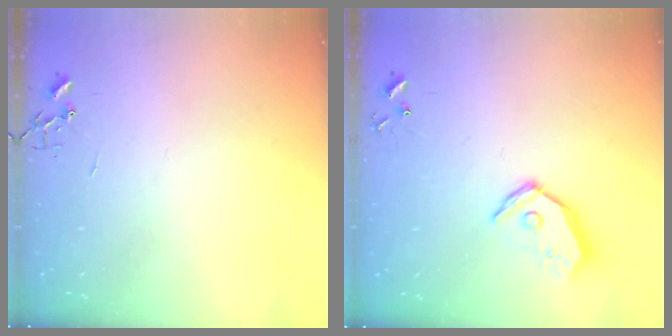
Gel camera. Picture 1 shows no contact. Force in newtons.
{"total": 12.3, "press": 12.1, "slide": 1.9}